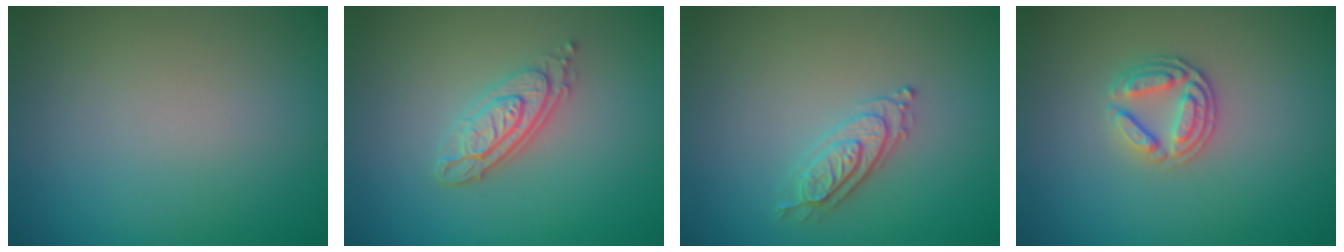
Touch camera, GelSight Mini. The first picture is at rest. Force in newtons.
{"total": 3.3, "press": 2.7, "slide": 1.9}
{"total": 2.2, "press": 2.2, "slide": 0.4}
{"total": 2.6, "press": 2.5, "slide": 0.6}